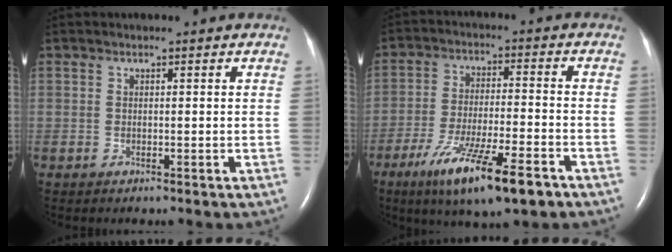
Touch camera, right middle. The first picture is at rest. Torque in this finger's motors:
{"motor_torque": [1.20, -0.93, 0.27, 0.21]}